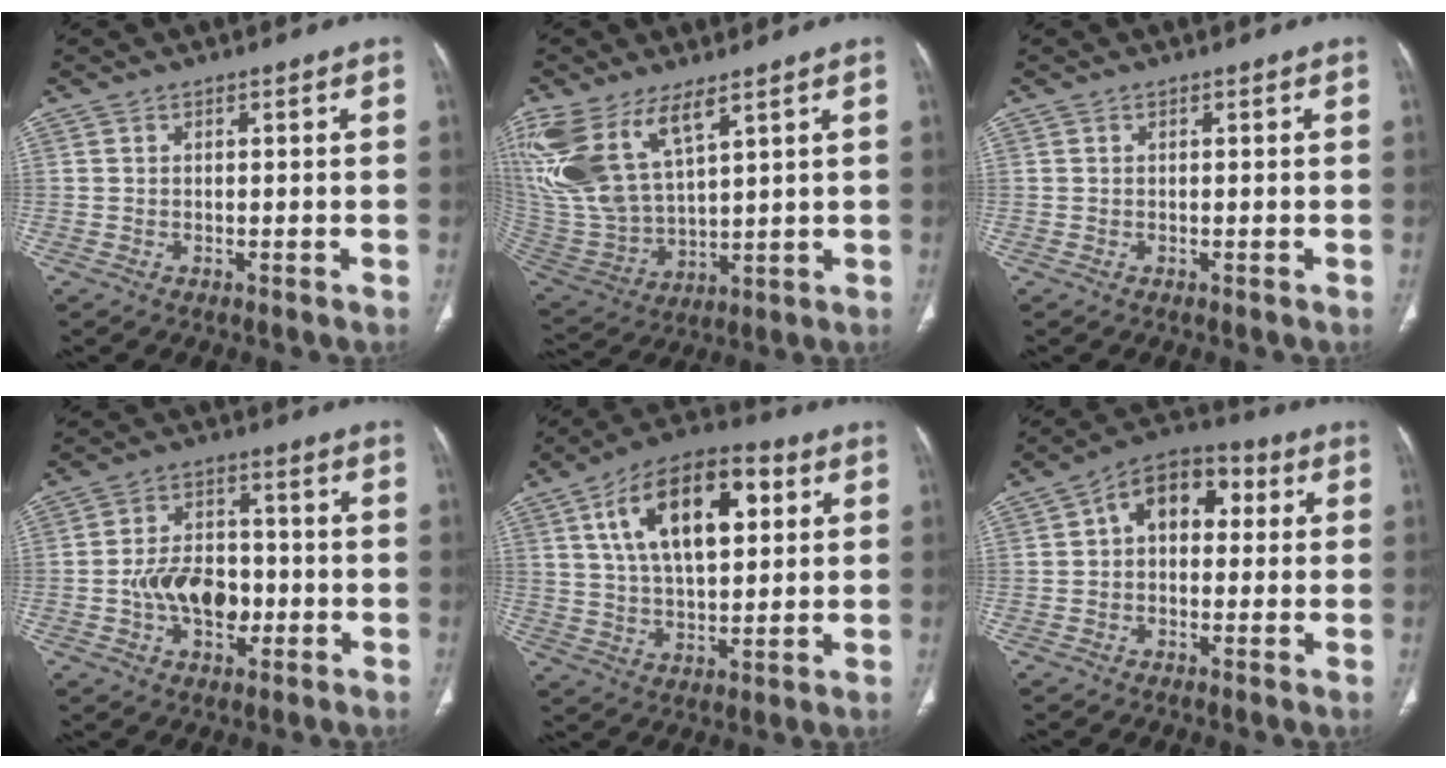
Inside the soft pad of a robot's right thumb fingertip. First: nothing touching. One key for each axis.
{"total": 18.5, "fx": 10.1, "fy": 8.1, "fz": 13.2, "tx": -0.292, "ty": -0.036, "tz": 0.218}
{"total": 0.0}
{"total": 10.6, "fx": -2.3, "fy": 6.9, "fz": 7.7, "tx": -0.104, "ty": 0.023, "tz": -0.040}
{"total": 18.9, "fx": 6.2, "fy": 9.4, "fz": 15.2, "tx": -0.229, "ty": 0.003, "tz": 0.100}
{"total": 11.0, "fx": 2.0, "fy": 7.4, "fz": 7.9, "tx": -0.088, "ty": 0.032, "tz": 0.019}